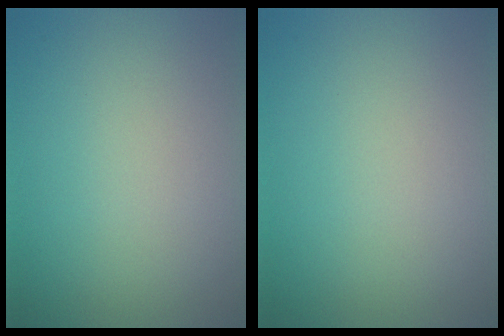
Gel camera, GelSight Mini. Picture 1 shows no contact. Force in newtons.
{"total": 0.0}